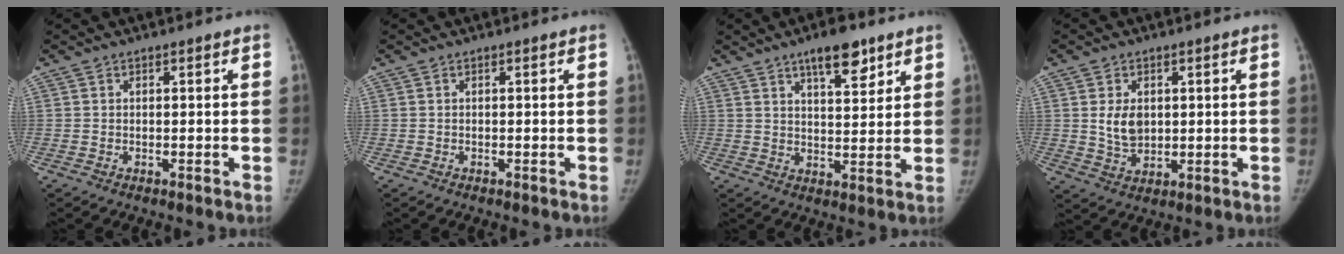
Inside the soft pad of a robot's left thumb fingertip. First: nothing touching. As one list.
[{"total": 0.0}, {"total": 8.6, "force": [5.6, 3.1, 5.8], "torque": [-0.067, -0.033, 0.087]}, {"total": 6.0, "force": [1.1, 4.3, 4.0], "torque": [-0.052, -0.013, 0.031]}]